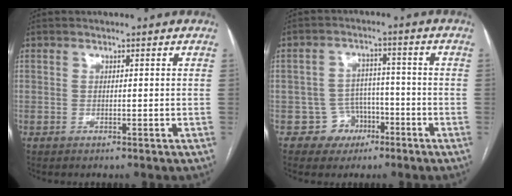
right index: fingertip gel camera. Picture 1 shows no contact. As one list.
[{"total": 5.3, "force": [-2.5, 4.6, 0.1], "torque": [0.009, 0.016, -0.034]}]